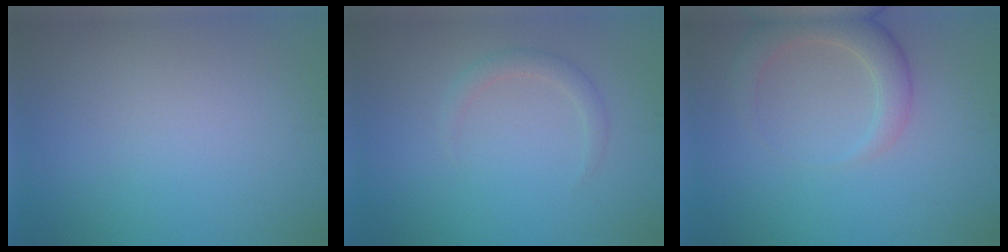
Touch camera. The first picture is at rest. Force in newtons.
{"total": 1.4, "press": 1.4, "slide": 0.1}
{"total": 3.7, "press": 3.6, "slide": 0.4}